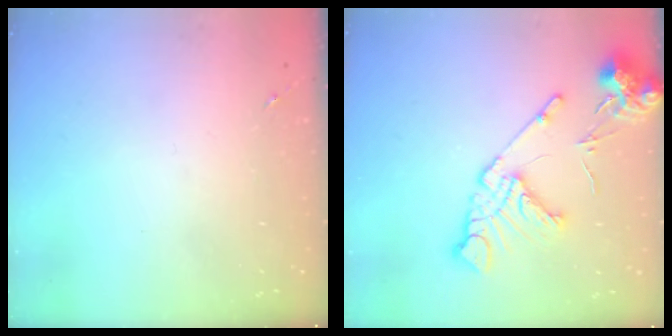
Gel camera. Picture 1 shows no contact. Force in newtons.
{"total": 15.5, "press": 15.4, "slide": 2.0}